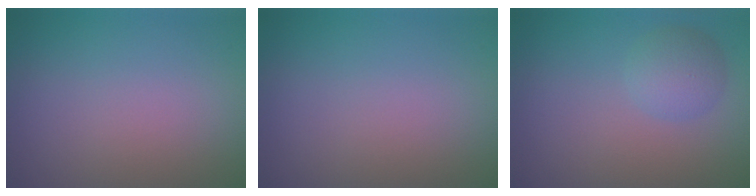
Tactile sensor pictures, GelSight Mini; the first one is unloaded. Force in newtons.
{"total": 0.0}
{"total": 2.8, "press": 2.8, "slide": 0.1}